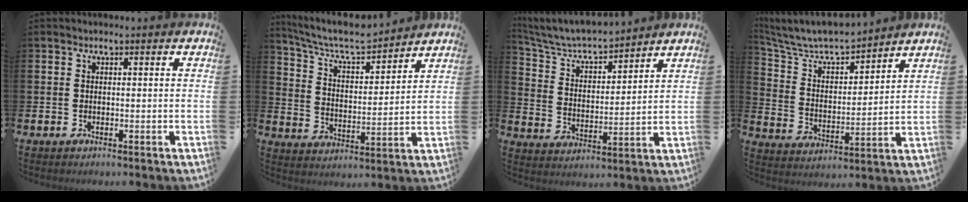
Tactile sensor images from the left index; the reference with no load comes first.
{"total": 7.5, "force": [6.8, 1.6, 2.6], "torque": [-0.083, -0.043, 0.117]}
{"total": 6.2, "force": [5.7, 1.3, 1.8], "torque": [-0.067, -0.043, 0.095]}
{"total": 7.9, "force": [7.4, 1.4, 2.2], "torque": [-0.082, -0.054, 0.129]}